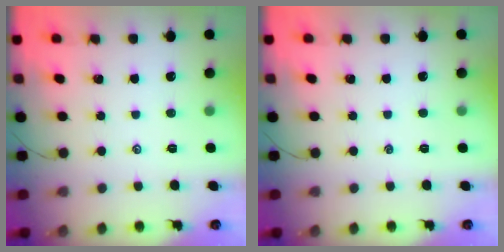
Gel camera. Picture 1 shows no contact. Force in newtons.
{"total": 0.0}